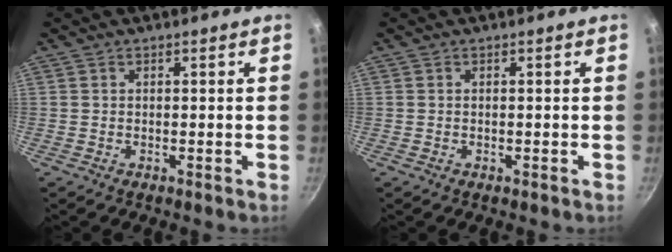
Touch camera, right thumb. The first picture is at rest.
{"total": 0.0}